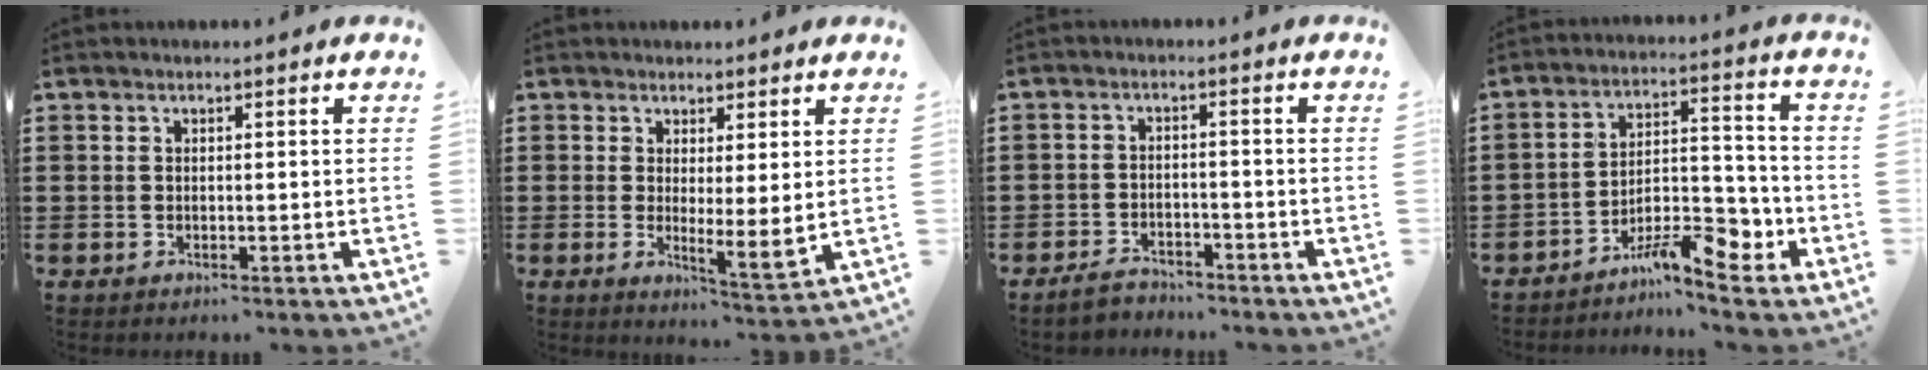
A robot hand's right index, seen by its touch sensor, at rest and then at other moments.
{"total": 4.1, "force": [1.7, 0.9, 3.6], "torque": [-0.065, -0.018, 0.030]}
{"total": 2.8, "force": [-2.7, 0.7, 0.4], "torque": [-0.012, 0.006, -0.056]}
{"total": 8.5, "force": [-6.2, 2.4, 5.3], "torque": [-0.082, 0.016, -0.111]}